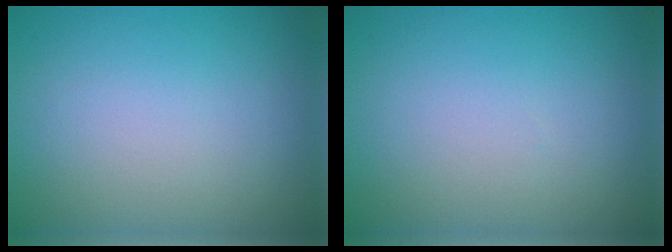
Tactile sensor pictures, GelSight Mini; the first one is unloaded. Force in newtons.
{"total": 0.0}